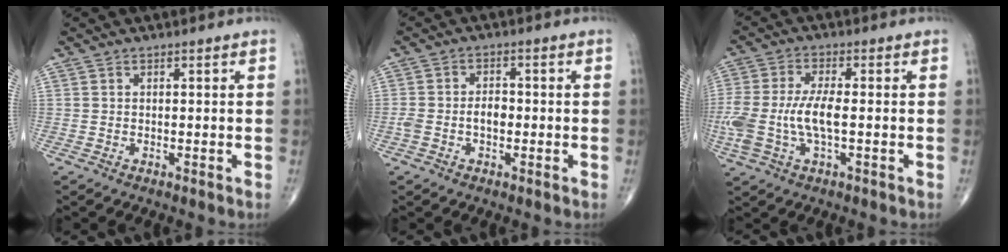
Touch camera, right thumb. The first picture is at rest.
{"total": 4.1, "force": [-0.8, 2.5, 3.1], "torque": [-0.063, 0.017, -0.016]}
{"total": 10.3, "force": [-1.2, 4.0, 9.5], "torque": [-0.231, 0.008, -0.022]}